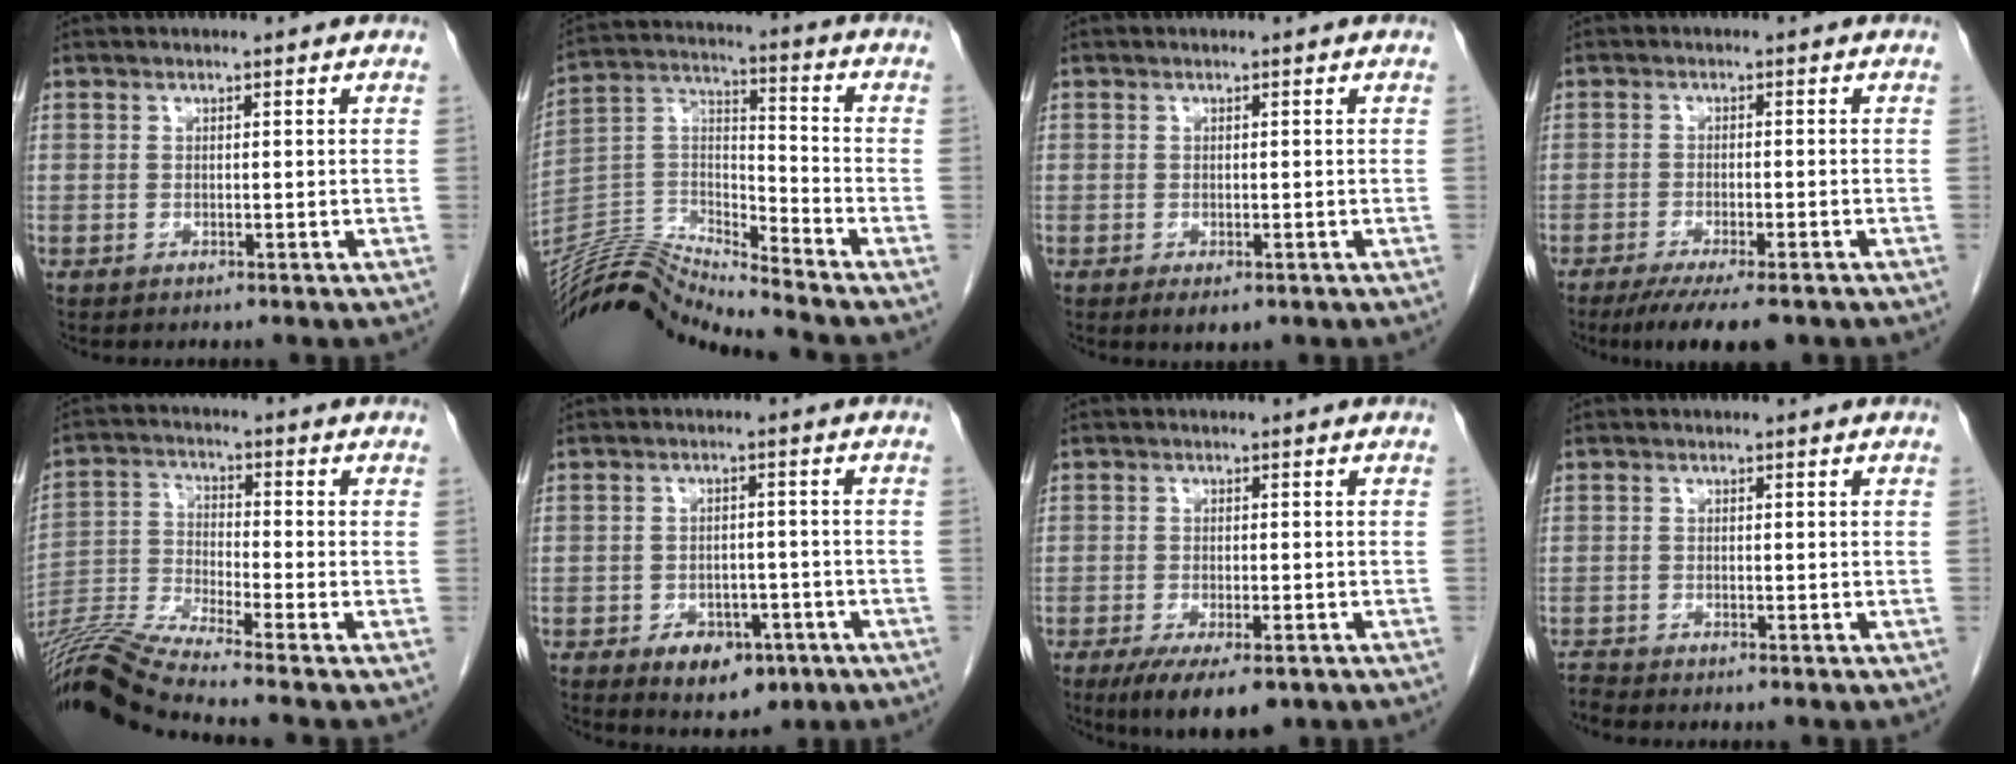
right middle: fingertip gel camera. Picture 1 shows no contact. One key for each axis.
{"total": 13.8, "fx": -13.6, "fy": -1.9, "fz": 1.9, "tx": -0.034, "ty": 0.045, "tz": -0.260}
{"total": 2.1, "fx": -1.1, "fy": 0.9, "fz": 1.5, "tx": -0.023, "ty": -0.004, "tz": -0.007}
{"total": 8.9, "fx": -6.6, "fy": 1.6, "fz": 5.7, "tx": -0.081, "ty": -0.017, "tz": -0.099}
{"total": 11.2, "fx": -10.0, "fy": -2.3, "fz": 4.3, "tx": -0.089, "ty": -0.014, "tz": -0.194}
{"total": 6.9, "fx": -3.7, "fy": 4.2, "fz": 4.1, "tx": -0.057, "ty": 0.002, "tz": -0.045}
{"total": 8.5, "fx": -5.6, "fy": 2.6, "fz": 5.9, "tx": -0.091, "ty": -0.016, "tz": -0.084}
{"total": 1.2, "fx": -1.2, "fy": -0.2, "fz": -0.2, "tx": -0.002, "ty": -0.008, "tz": -0.024}